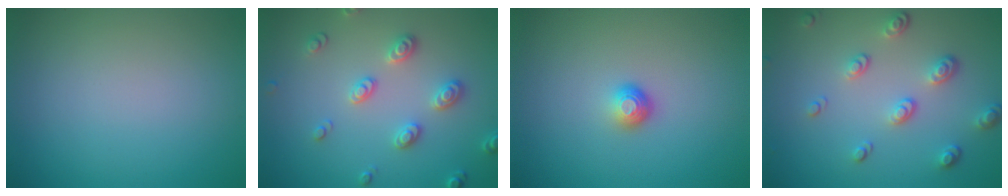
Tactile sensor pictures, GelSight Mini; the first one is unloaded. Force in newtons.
{"total": 2.8, "press": 2.7, "slide": 0.8}
{"total": 1.5, "press": 1.1, "slide": 1.1}
{"total": 3.4, "press": 2.6, "slide": 2.3}